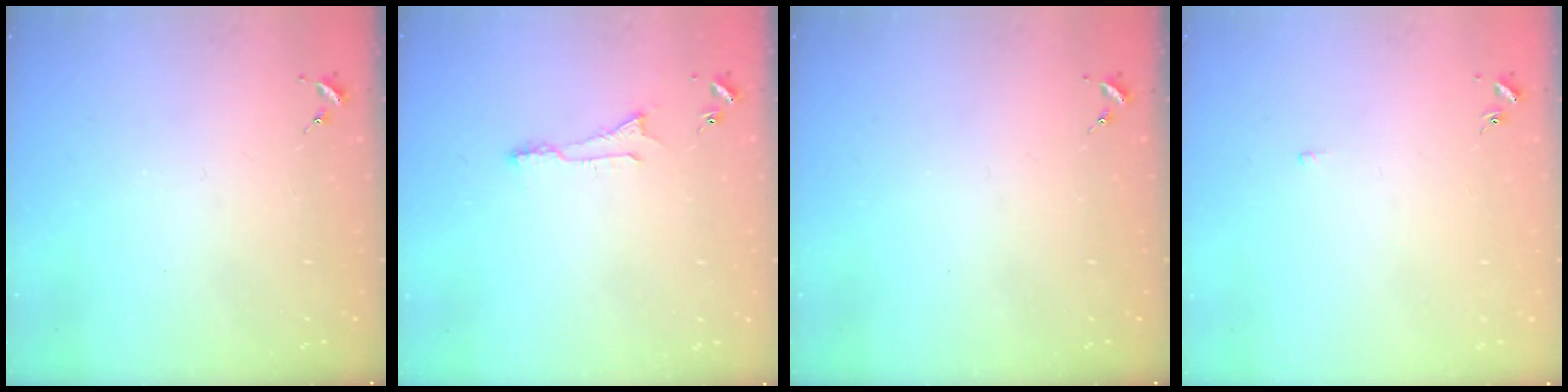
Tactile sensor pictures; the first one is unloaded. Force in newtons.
{"total": 5.1, "press": 5.0, "slide": 0.6}
{"total": 0.0}
{"total": 1.8, "press": 1.8, "slide": 0.5}